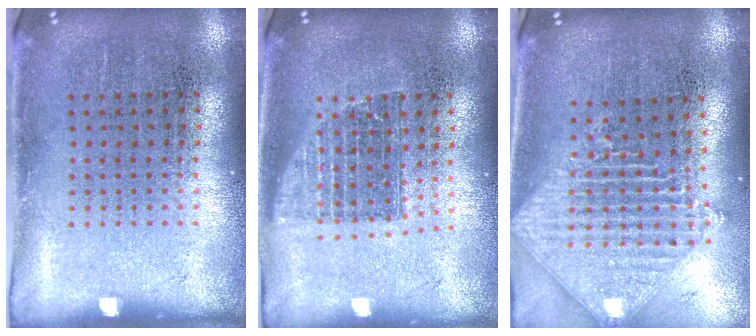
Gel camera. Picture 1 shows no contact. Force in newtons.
{"total": 1.4, "press": 1.1, "slide": 0.8}
{"total": 2.0, "press": 1.7, "slide": 1.2}